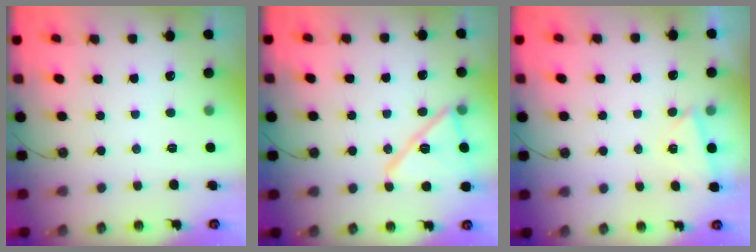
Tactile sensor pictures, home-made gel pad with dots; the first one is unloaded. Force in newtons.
{"total": 15.2, "press": 15.1, "slide": 0.9}
{"total": 2.8, "press": 1.5, "slide": 2.3}